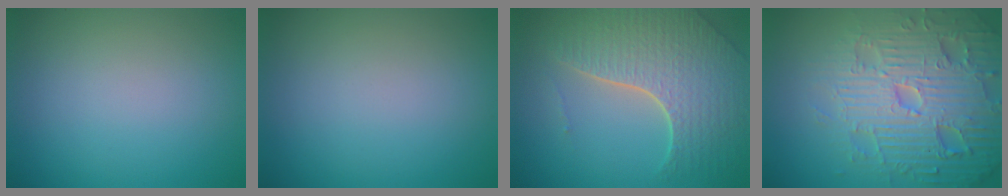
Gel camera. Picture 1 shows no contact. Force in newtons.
{"total": 0.0}
{"total": 7.0, "press": 5.0, "slide": 4.9}
{"total": 7.8, "press": 7.6, "slide": 1.7}